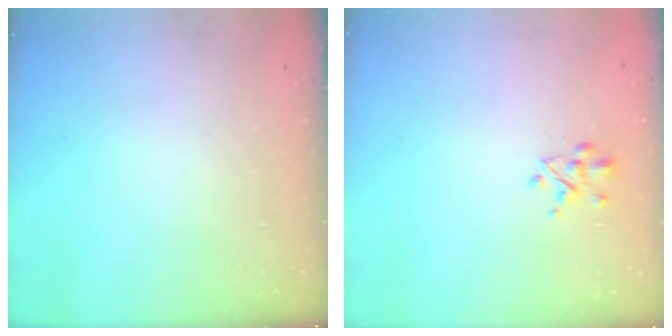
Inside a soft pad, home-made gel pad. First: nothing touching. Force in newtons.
{"total": 2.7, "press": 2.6, "slide": 0.7}